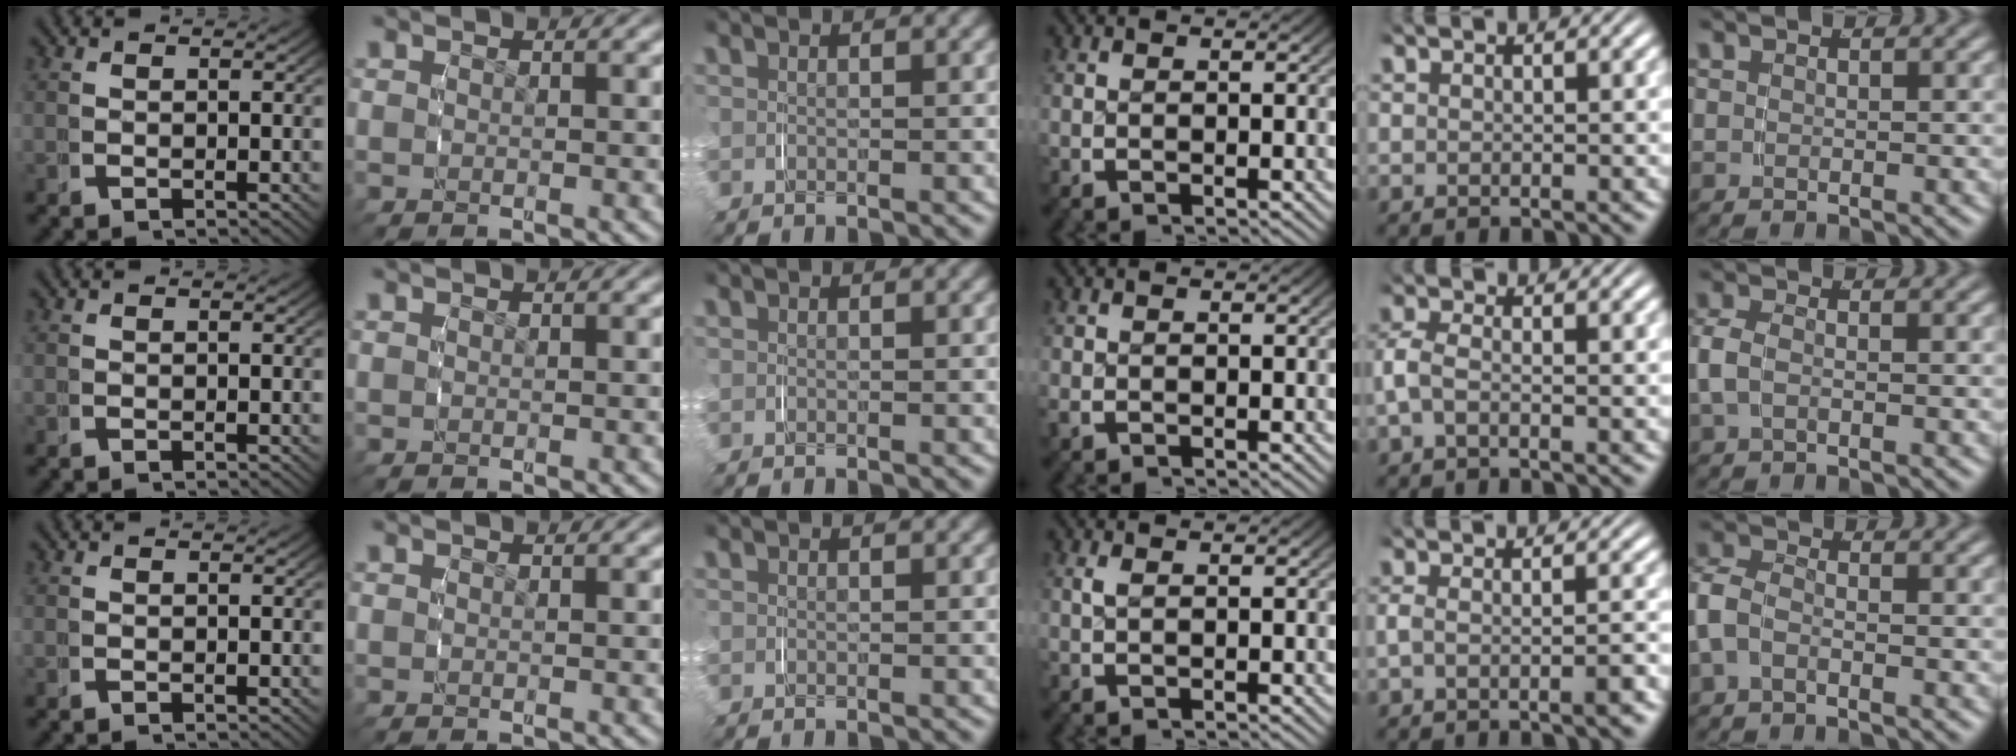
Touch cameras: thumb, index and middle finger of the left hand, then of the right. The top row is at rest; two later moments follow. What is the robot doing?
{"motion": "grasp_and_lifting", "object": "toothpaste"}